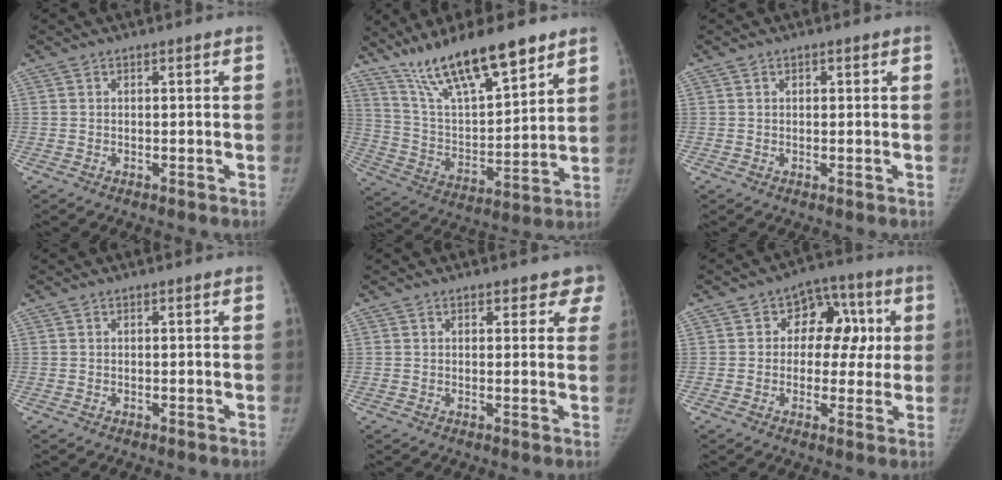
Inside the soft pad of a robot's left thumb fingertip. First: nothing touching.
{"total": 19.7, "force": [14.2, 5.2, 12.7], "torque": [-0.197, -0.060, 0.260]}
{"total": 0.7, "force": [0.3, 0.6, 0.2], "torque": [0.005, -0.001, 0.003]}
{"total": 0.0}
{"total": 4.2, "force": [3.4, 2.3, 0.8], "torque": [0.038, -0.014, 0.025]}
{"total": 11.2, "force": [1.7, 8.2, 7.4], "torque": [-0.038, 0.023, 0.017]}